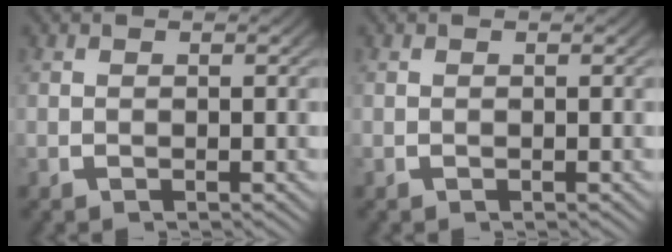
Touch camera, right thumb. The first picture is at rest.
{"total": 0.0}